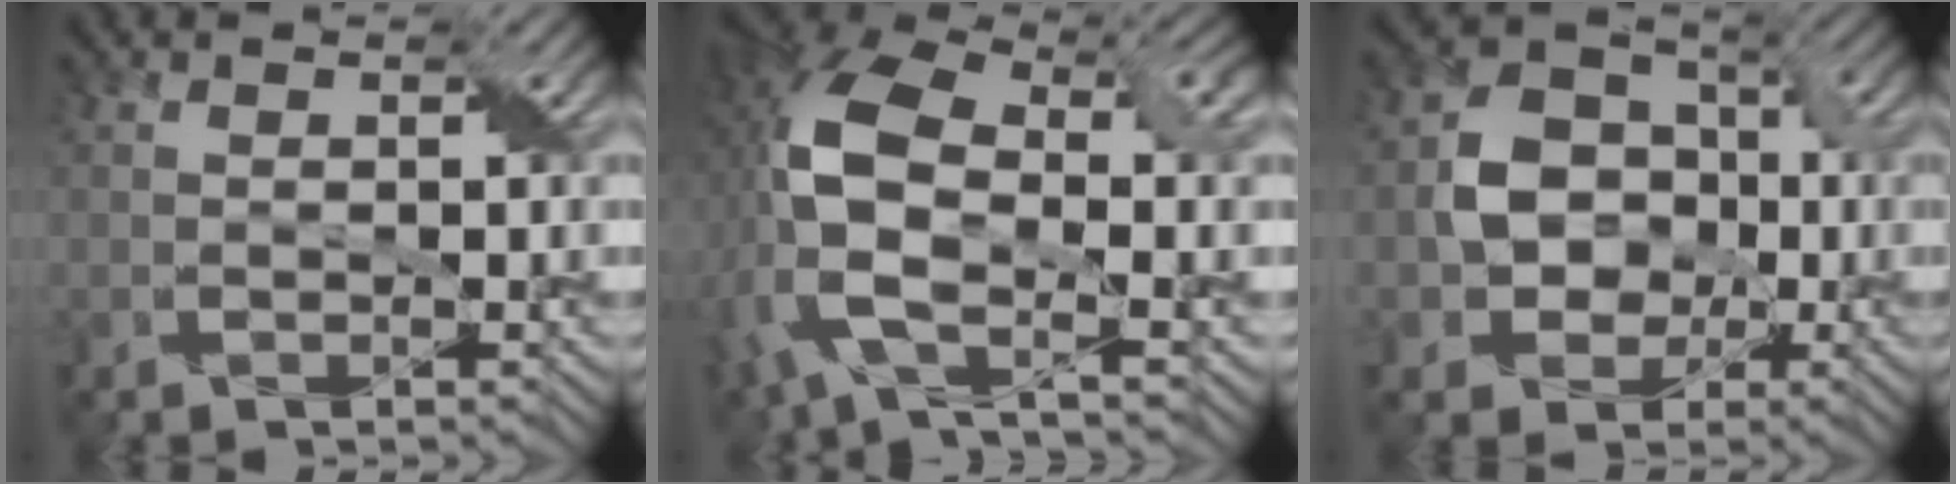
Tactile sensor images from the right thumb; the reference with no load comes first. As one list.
[{"total": 12.6, "force": [-0.8, 6.3, 10.8], "torque": [-0.237, 0.007, -0.034]}, {"total": 7.6, "force": [-1.0, 6.6, 3.7], "torque": [-0.080, 0.004, -0.036]}]